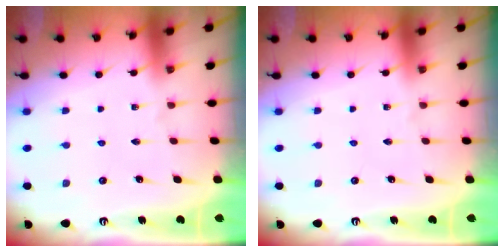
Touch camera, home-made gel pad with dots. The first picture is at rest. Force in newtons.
{"total": 0.0}